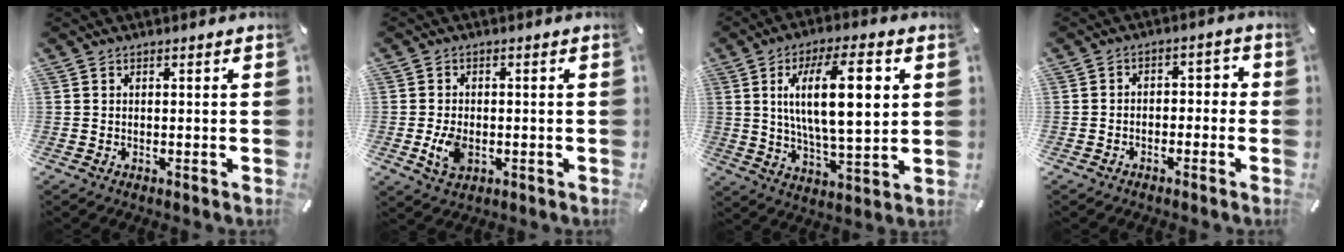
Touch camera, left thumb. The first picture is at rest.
{"total": 5.5, "force": [-1.1, 3.5, 4.1], "torque": [-0.101, -0.004, -0.023]}
{"total": 17.8, "force": [4.8, 6.5, 15.8], "torque": [-0.263, -0.001, 0.069]}
{"total": 3.9, "force": [-3.1, 2.1, 1.2], "torque": [-0.019, 0.018, -0.062]}